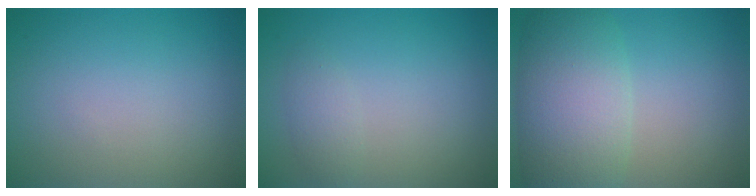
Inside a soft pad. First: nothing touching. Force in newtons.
{"total": 1.3, "press": 1.3, "slide": 0.1}
{"total": 7.8, "press": 7.8, "slide": 0.5}